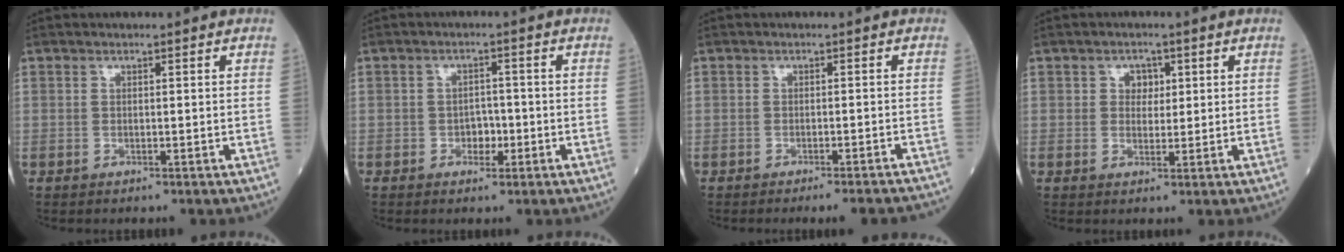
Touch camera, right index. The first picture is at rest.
{"total": 2.7, "force": [-0.9, 1.8, 1.8], "torque": [-0.020, 0.007, -0.014]}
{"total": 8.0, "force": [-7.6, -0.2, 2.6], "torque": [-0.014, -0.005, -0.089]}
{"total": 2.6, "force": [0.8, 2.0, 1.4], "torque": [-0.016, 0.003, 0.011]}